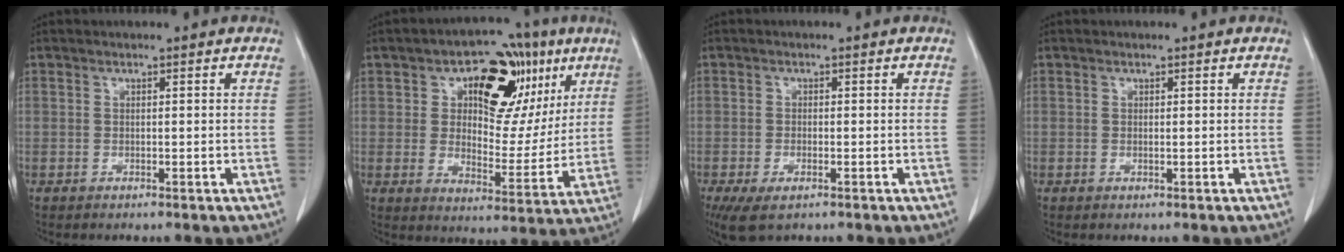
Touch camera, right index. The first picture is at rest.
{"total": 16.1, "force": [6.9, 9.4, 11.1], "torque": [-0.134, 0.025, 0.103]}
{"total": 5.2, "force": [-3.3, 2.0, 3.6], "torque": [-0.068, -0.012, -0.053]}
{"total": 0.0}